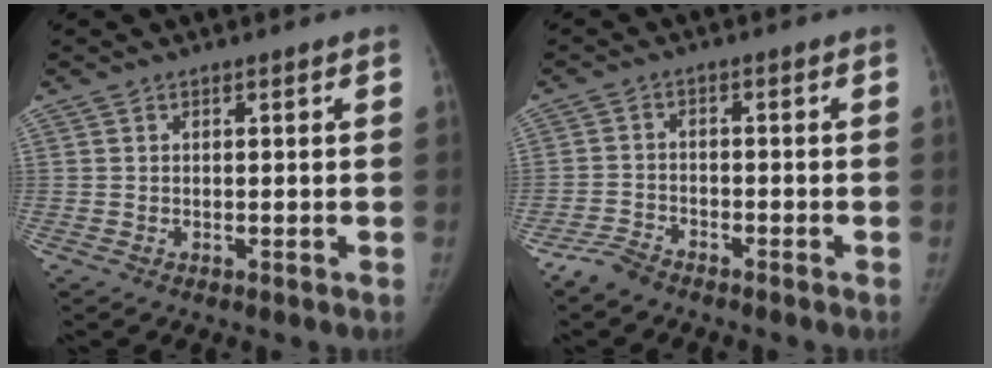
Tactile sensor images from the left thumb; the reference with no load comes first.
{"total": 3.7, "force": [-3.3, 1.3, 0.9], "torque": [-0.023, 0.009, -0.068]}